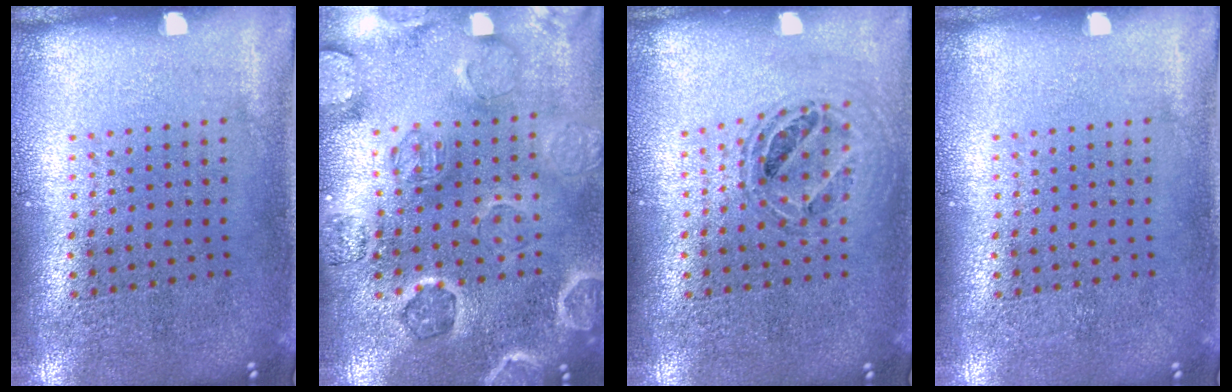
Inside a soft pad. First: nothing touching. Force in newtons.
{"total": 1.6, "press": 1.6, "slide": 0.2}
{"total": 0.8, "press": 0.8, "slide": 0.1}
{"total": 0.0}